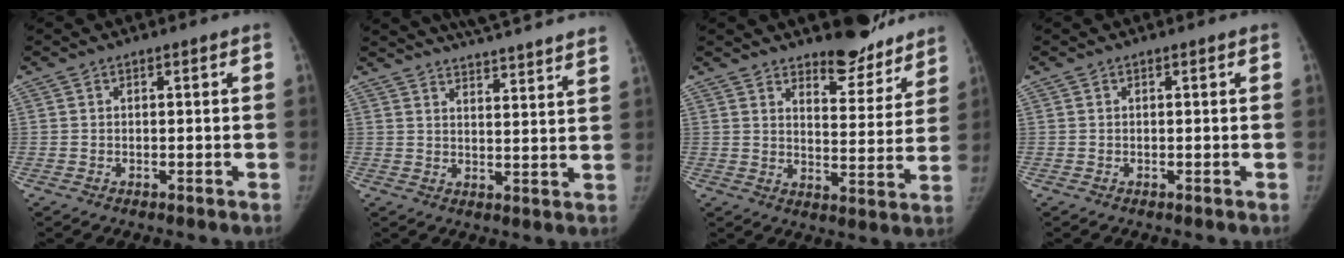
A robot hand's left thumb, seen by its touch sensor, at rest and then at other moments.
{"total": 19.6, "force": [17.9, 1.9, 7.9], "torque": [-0.101, -0.063, 0.229]}
{"total": 12.3, "force": [10.6, 4.3, 4.6], "torque": [-0.016, -0.088, 0.146]}
{"total": 0.0}